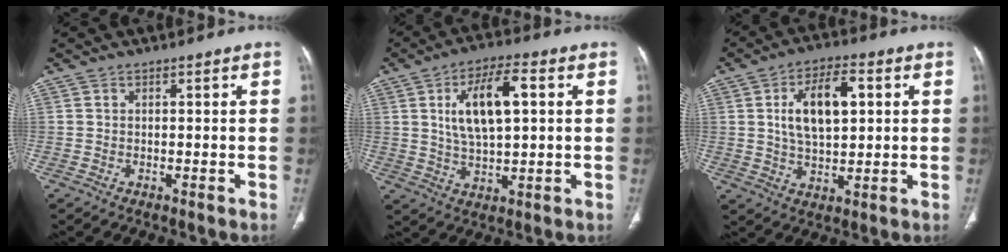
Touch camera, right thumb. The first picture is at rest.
{"total": 12.2, "force": [2.8, 5.2, 10.7], "torque": [-0.183, 0.004, 0.050]}
{"total": 11.8, "force": [2.6, 6.0, 9.9], "torque": [-0.158, 0.004, 0.044]}